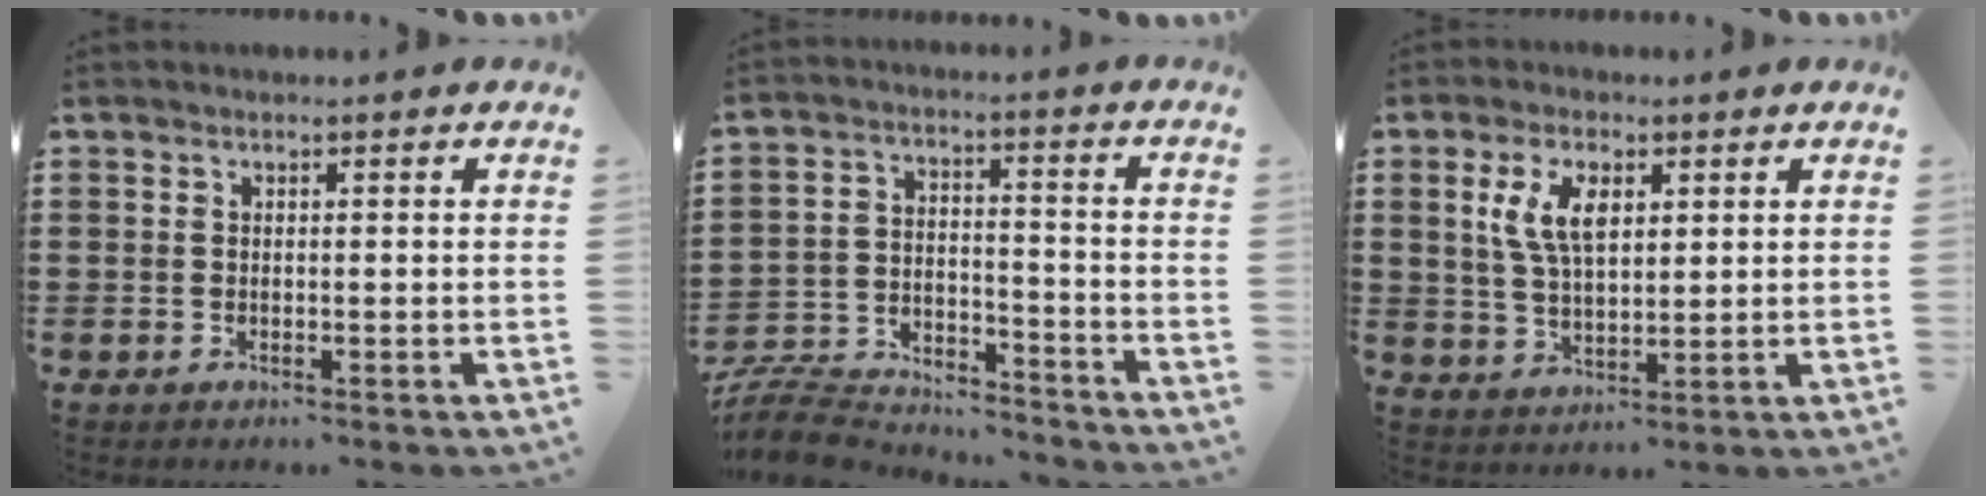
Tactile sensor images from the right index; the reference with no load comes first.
{"total": 8.1, "force": [-7.9, 1.2, 1.3], "torque": [-0.040, 0.010, -0.160]}
{"total": 6.6, "force": [2.4, 3.3, 5.2], "torque": [-0.113, 0.013, 0.043]}